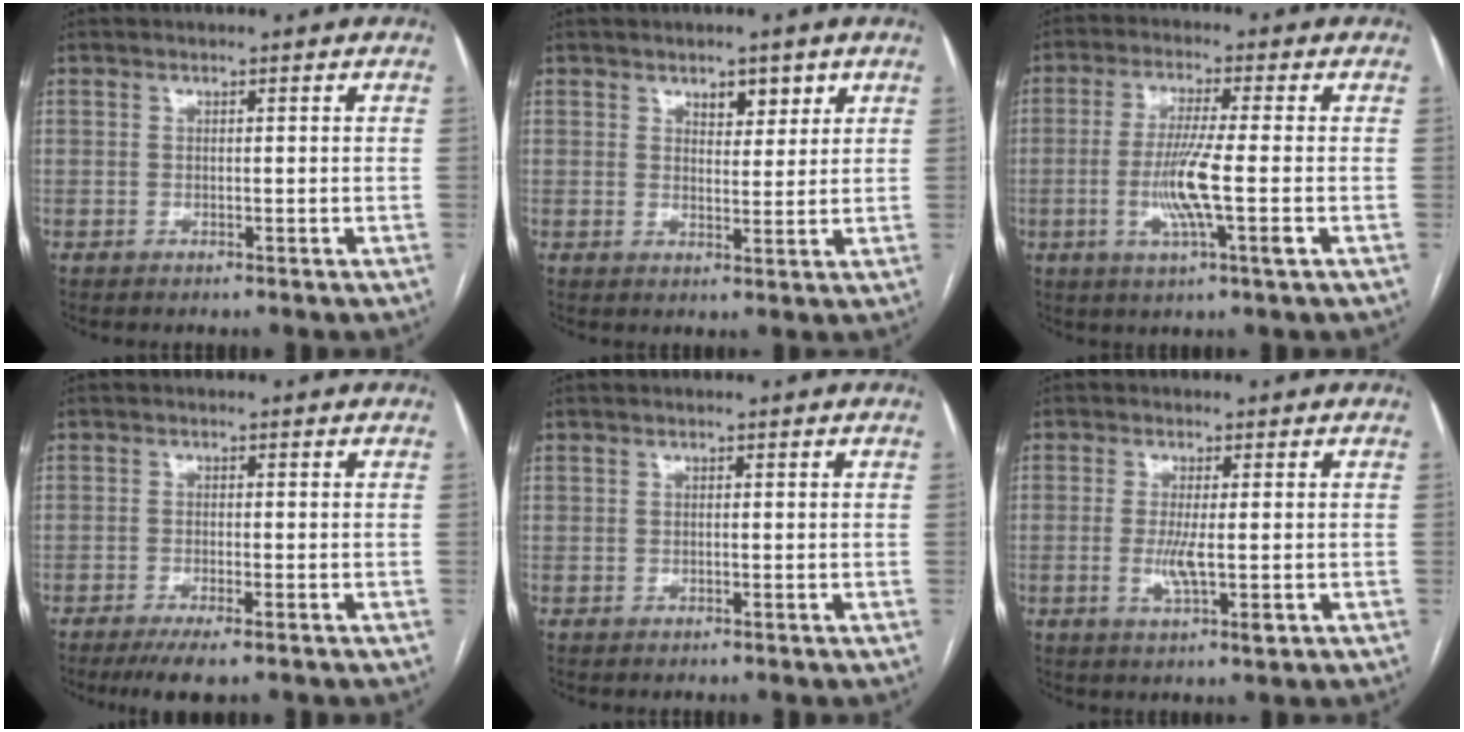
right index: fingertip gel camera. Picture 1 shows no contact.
{"total": 3.7, "force": [2.3, 1.9, 2.2], "torque": [-0.030, 0.001, 0.036]}
{"total": 8.6, "force": [-1.7, -0.2, 8.4], "torque": [-0.168, -0.010, -0.034]}
{"total": 4.5, "force": [-3.0, 0.7, 3.3], "torque": [-0.054, -0.010, -0.047]}
{"total": 0.0}
{"total": 4.8, "force": [-0.8, 0.7, 4.7], "torque": [-0.096, -0.012, -0.012]}